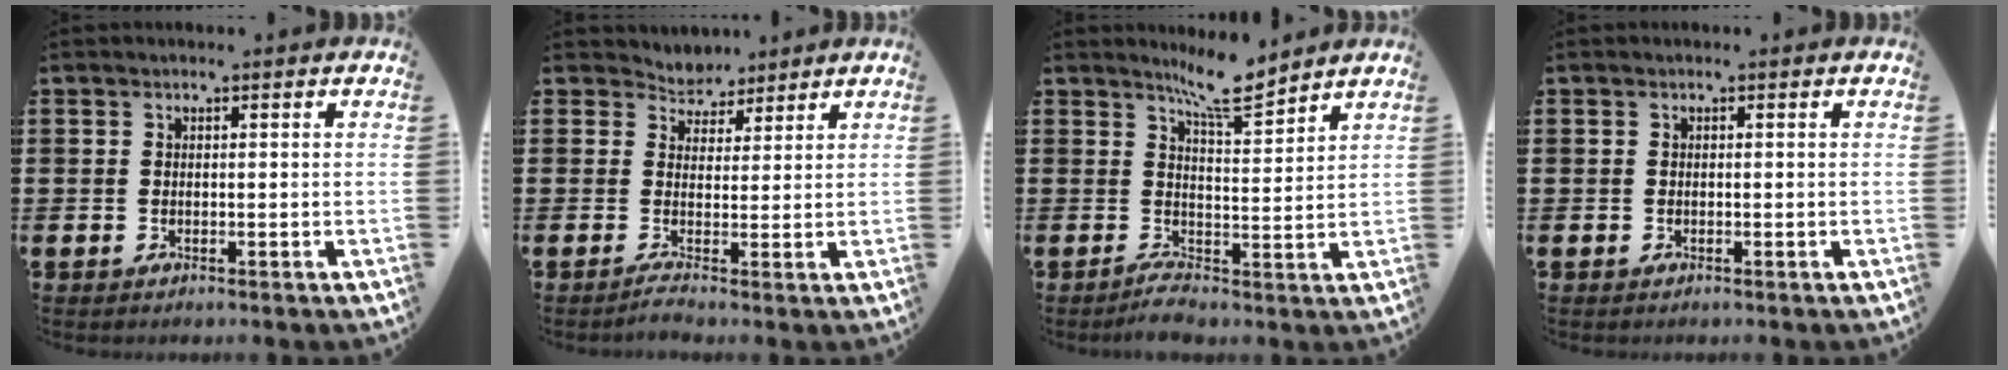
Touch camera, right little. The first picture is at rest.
{"total": 2.6, "force": [2.0, 1.6, 0.3], "torque": [-0.012, -0.017, 0.033]}
{"total": 6.0, "force": [4.8, 0.9, 3.6], "torque": [-0.060, -0.033, 0.079]}
{"total": 0.0}